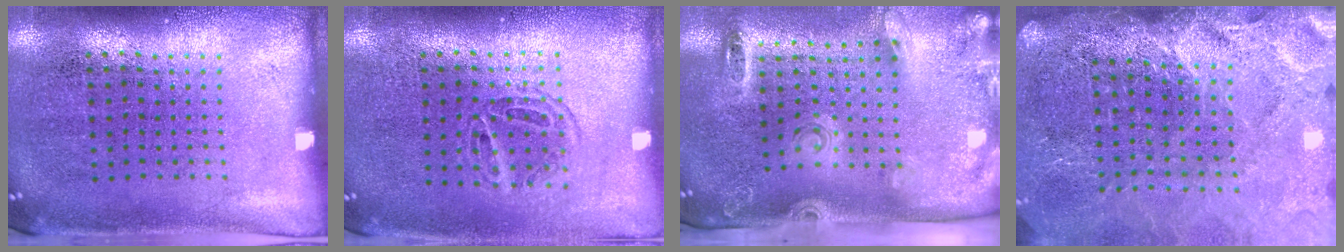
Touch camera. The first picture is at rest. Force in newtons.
{"total": 1.3, "press": 1.1, "slide": 0.7}
{"total": 2.7, "press": 1.9, "slide": 2.0}
{"total": 3.7, "press": 3.2, "slide": 1.9}